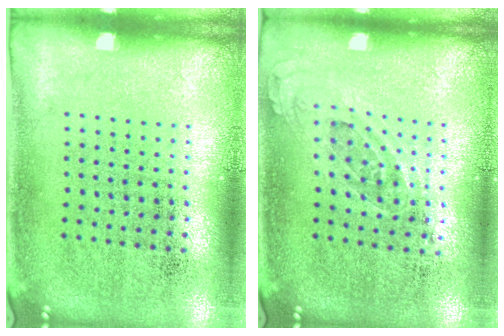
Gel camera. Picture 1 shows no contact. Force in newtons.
{"total": 0.8, "press": 0.7, "slide": 0.4}